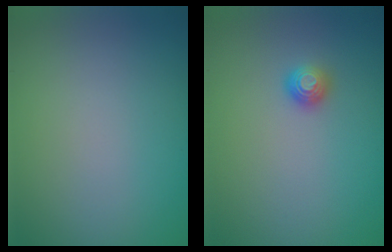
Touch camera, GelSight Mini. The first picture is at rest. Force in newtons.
{"total": 1.1, "press": 1.0, "slide": 0.3}